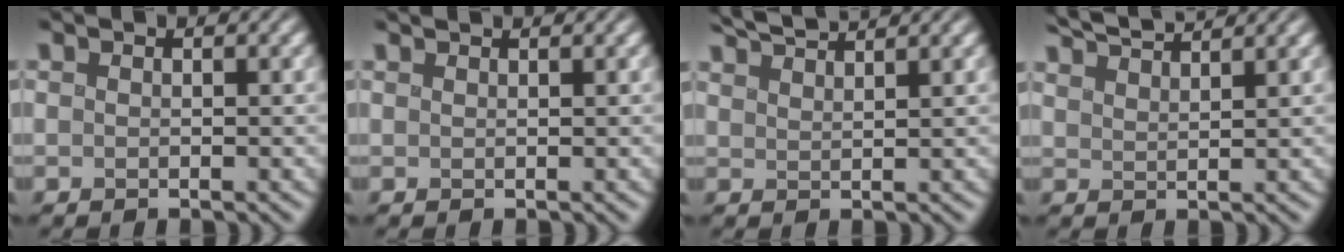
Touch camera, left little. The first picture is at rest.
{"total": 1.3, "force": [1.1, 0.4, 0.4], "torque": [0.007, 0.001, 0.003]}
{"total": 3.5, "force": [3.3, 0.2, 1.2], "torque": [-0.012, 0.011, 0.057]}
{"total": 4.4, "force": [4.0, 0.5, 1.6], "torque": [-0.024, 0.017, 0.064]}